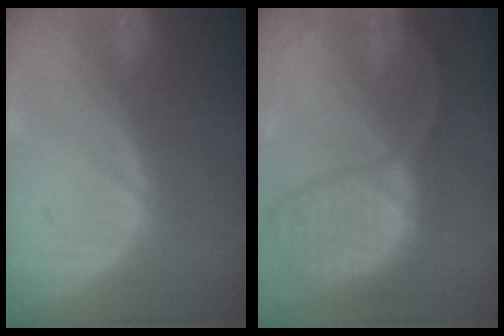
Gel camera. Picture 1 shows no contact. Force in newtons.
{"total": 12.1, "press": 10.0, "slide": 6.8}